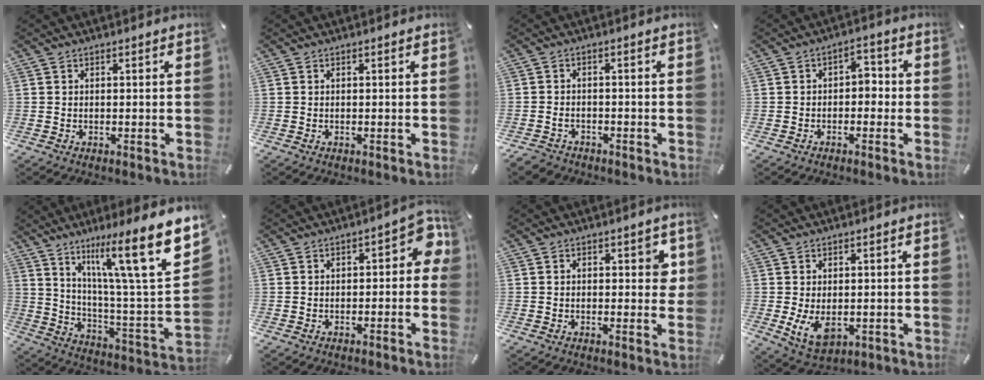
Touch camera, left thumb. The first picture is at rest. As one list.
[{"total": 0.0}, {"total": 2.9, "force": [-2.1, 1.8, 0.9], "torque": [-0.023, 0.009, -0.044]}, {"total": 3.4, "force": [-1.8, 2.2, 1.8], "torque": [-0.027, 0.014, -0.041]}, {"total": 19.2, "force": [11.7, 3.0, 15.0], "torque": [-0.232, -0.088, 0.171]}, {"total": 6.4, "force": [0.1, 3.4, 5.4], "torque": [-0.068, 0.003, -0.004]}, {"total": 4.2, "force": [0.6, 2.2, 3.5], "torque": [-0.037, -0.001, 0.002]}, {"total": 6.5, "force": [-0.9, 4.3, 4.9], "torque": [-0.100, -0.007, -0.019]}]